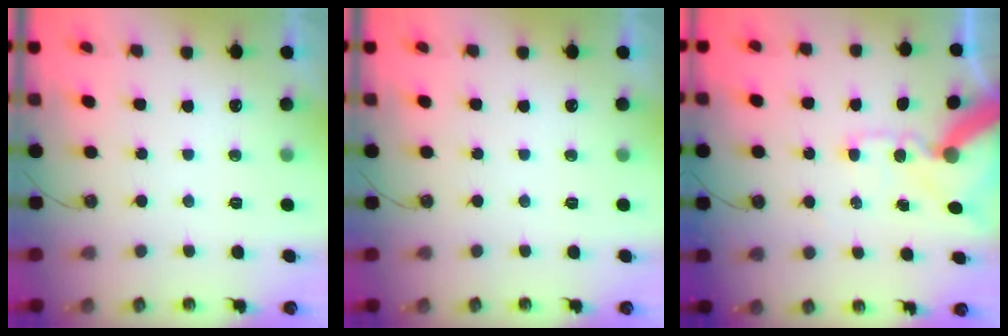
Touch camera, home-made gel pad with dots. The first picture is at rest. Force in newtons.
{"total": 0.0}
{"total": 15.4, "press": 15.2, "slide": 2.4}